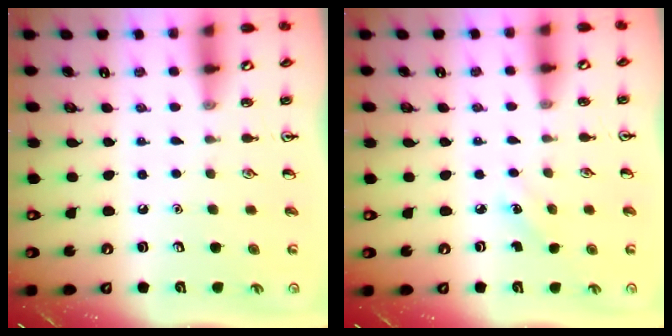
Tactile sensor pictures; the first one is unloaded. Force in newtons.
{"total": 1.9, "press": 1.8, "slide": 0.7}